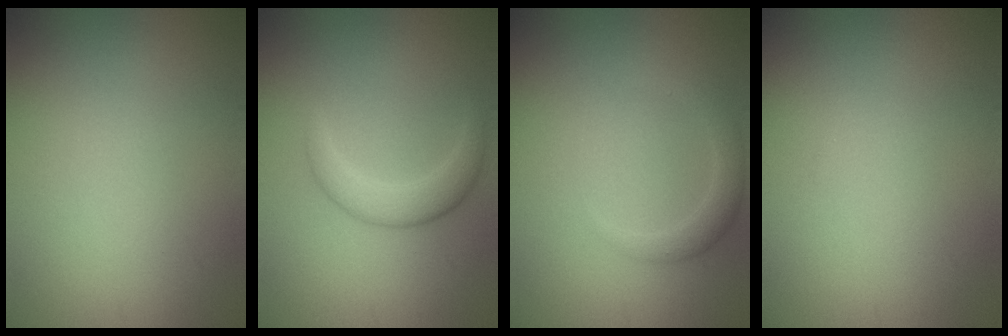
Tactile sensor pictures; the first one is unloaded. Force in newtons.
{"total": 2.5, "press": 2.5, "slide": 0.1}
{"total": 1.7, "press": 1.7, "slide": 0.2}
{"total": 0.0}